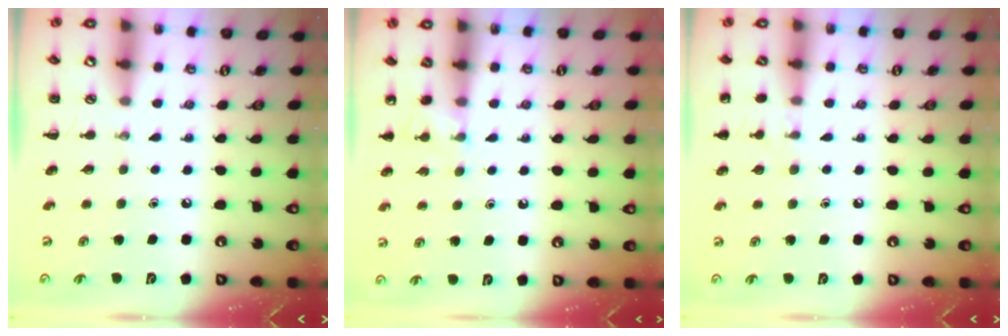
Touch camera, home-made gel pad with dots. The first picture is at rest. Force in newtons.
{"total": 5.5, "press": 5.1, "slide": 2.0}
{"total": 6.6, "press": 6.4, "slide": 1.9}